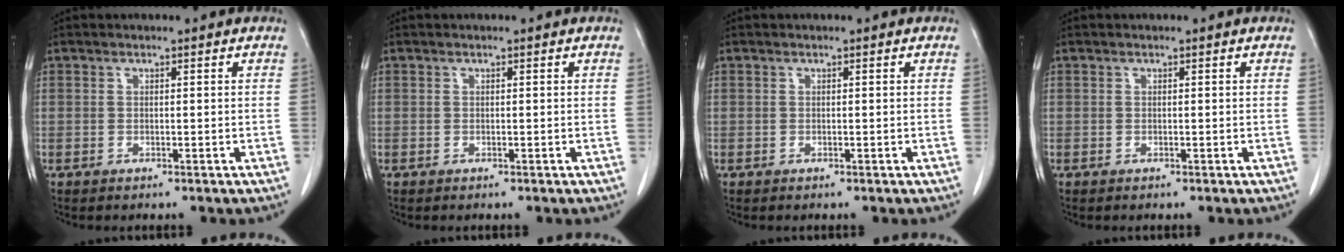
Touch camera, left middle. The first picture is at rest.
{"total": 0.0}
{"total": 0.0}
{"total": 0.0}